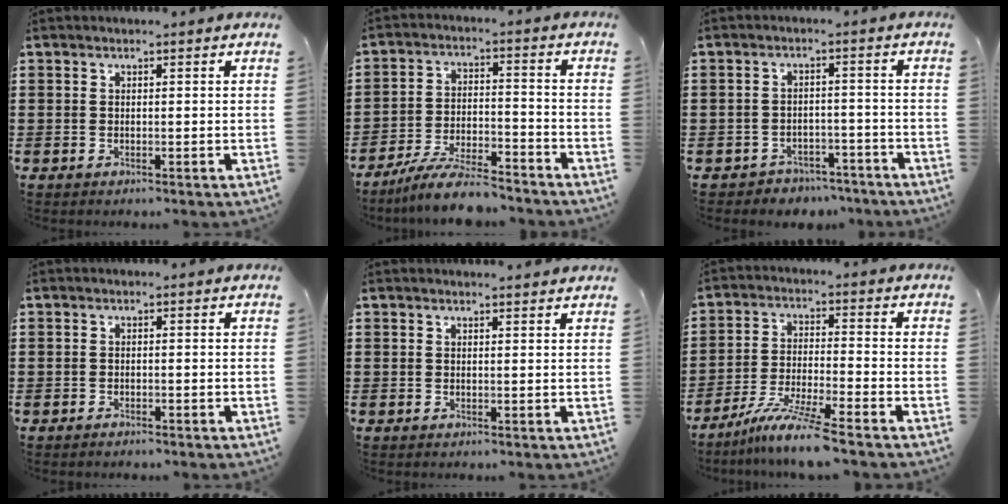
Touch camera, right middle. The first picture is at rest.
{"total": 8.3, "force": [-7.4, 1.0, 3.5], "torque": [-0.066, 0.012, -0.141]}
{"total": 3.2, "force": [-3.1, 0.8, -0.2], "torque": [-0.004, 0.003, -0.069]}
{"total": 0.7, "force": [-0.7, 0.1, 0.1], "torque": [-0.004, 0.000, -0.016]}
{"total": 0.9, "force": [0.9, -0.1, 0.2], "torque": [0.003, -0.004, 0.014]}
{"total": 7.8, "force": [-6.5, -0.3, 4.4], "torque": [-0.093, -0.016, -0.126]}